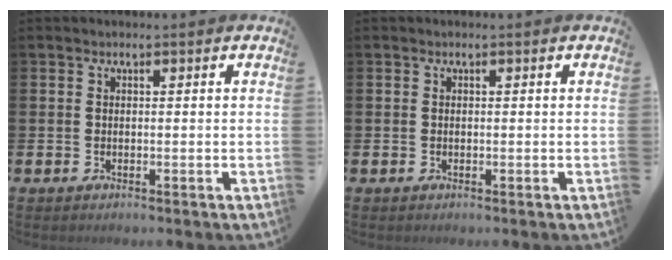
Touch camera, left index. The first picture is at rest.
{"total": 0.0}